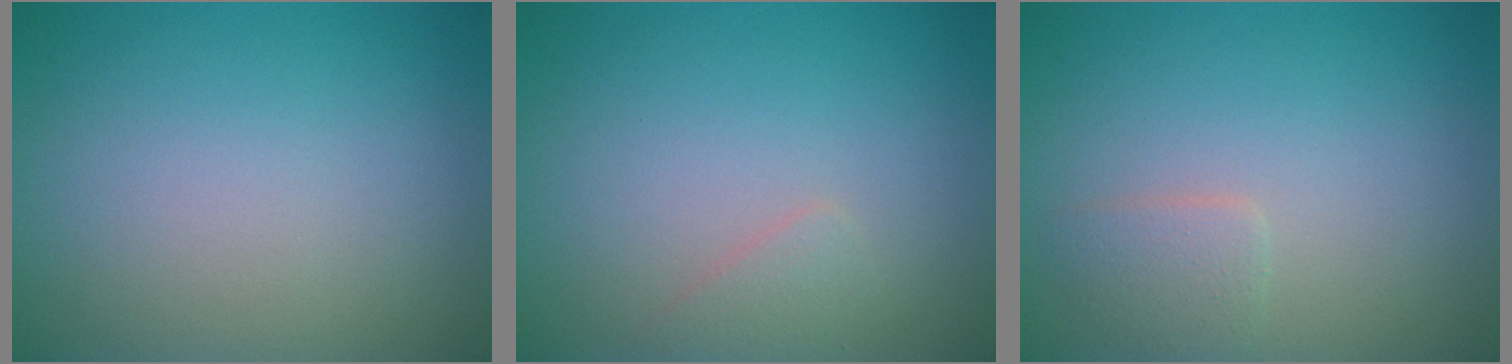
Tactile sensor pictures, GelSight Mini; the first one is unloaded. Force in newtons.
{"total": 1.1, "press": 1.1, "slide": 0.1}
{"total": 1.6, "press": 1.5, "slide": 0.2}